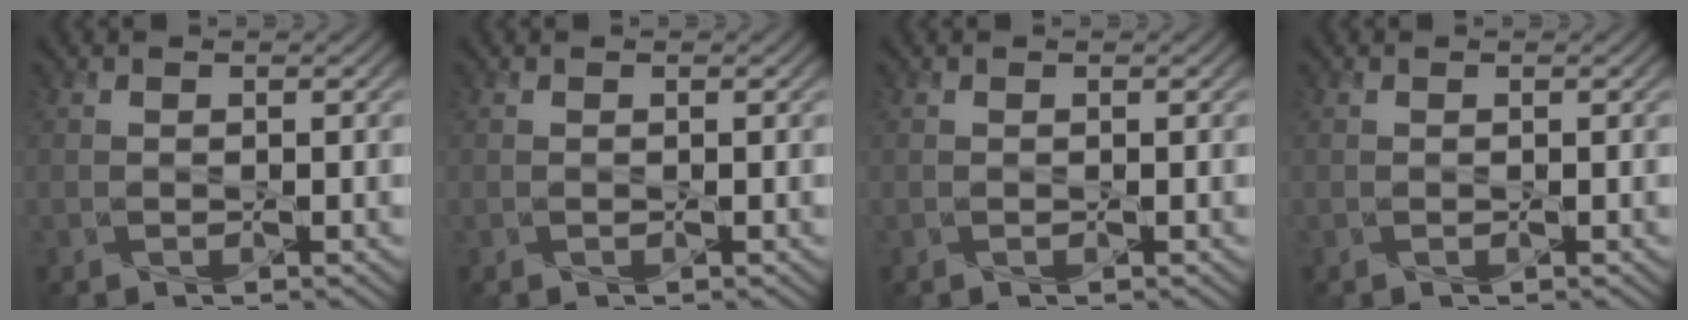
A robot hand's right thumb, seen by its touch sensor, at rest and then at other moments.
{"total": 0.0}
{"total": 0.0}
{"total": 0.0}